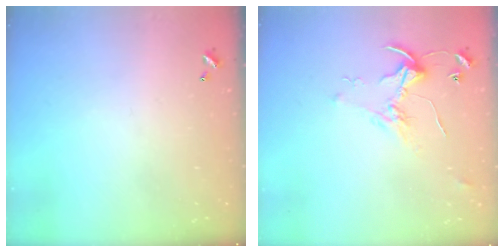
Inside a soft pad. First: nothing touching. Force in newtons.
{"total": 2.2, "press": 2.1, "slide": 0.3}